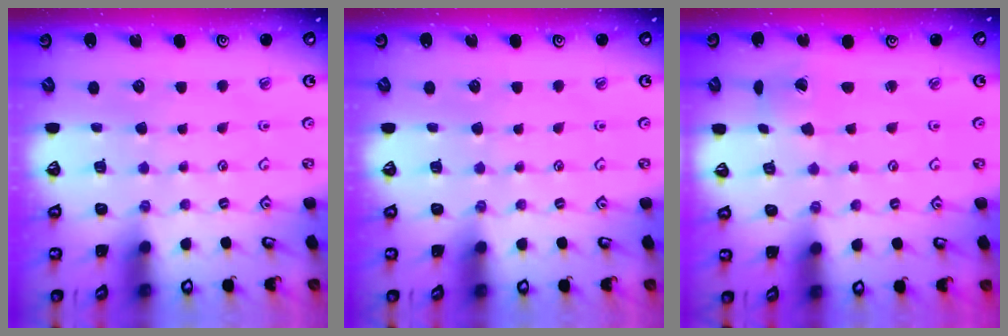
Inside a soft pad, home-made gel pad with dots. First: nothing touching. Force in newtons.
{"total": 0.0}
{"total": 1.9, "press": 1.8, "slide": 0.7}